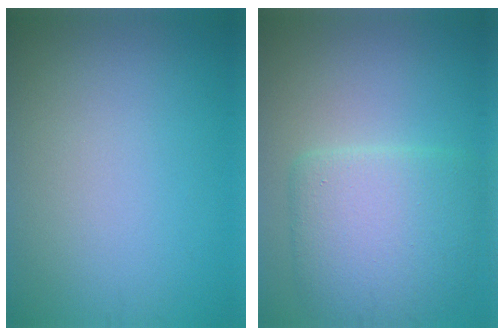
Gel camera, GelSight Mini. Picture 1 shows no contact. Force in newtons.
{"total": 7.2, "press": 7.2, "slide": 0.2}